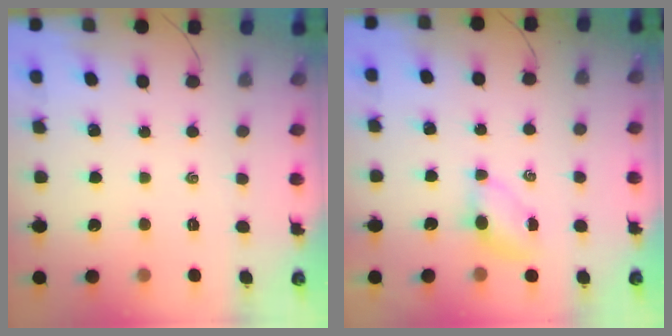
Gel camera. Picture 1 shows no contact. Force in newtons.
{"total": 4.2, "press": 4.1, "slide": 1.2}